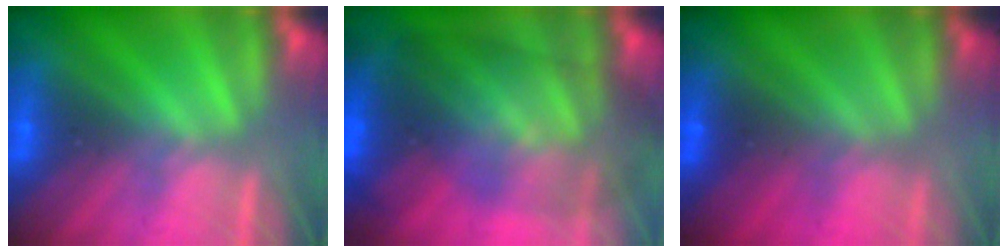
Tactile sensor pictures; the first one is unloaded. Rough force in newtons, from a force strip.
{"total": 7.7}
{"total": 1.6}